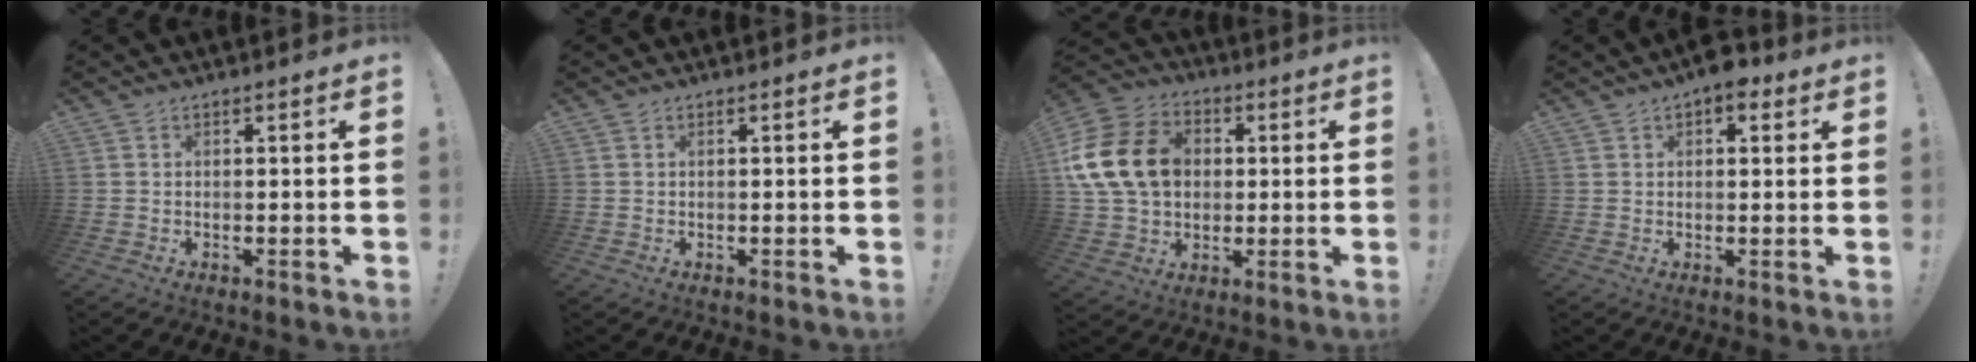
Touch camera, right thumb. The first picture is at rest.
{"total": 0.0}
{"total": 20.0, "force": [2.7, 15.4, 12.5], "torque": [-0.227, 0.013, 0.059]}
{"total": 4.8, "force": [2.9, 2.3, 3.0], "torque": [-0.034, -0.011, 0.045]}